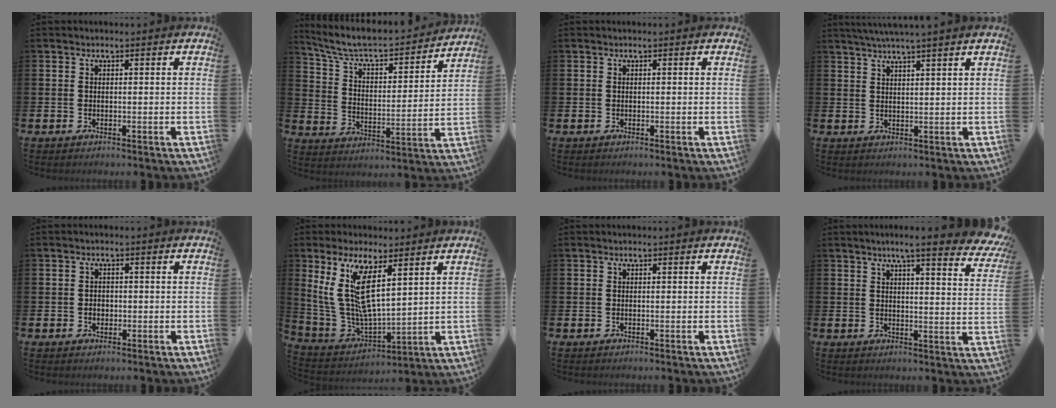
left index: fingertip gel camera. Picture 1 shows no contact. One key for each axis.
{"total": 7.3, "fx": 6.6, "fy": 1.6, "fz": 2.7, "tx": -0.091, "ty": -0.050, "tz": 0.109}
{"total": 0.0}
{"total": 3.3, "fx": 3.1, "fy": -1.0, "fz": 0.8, "tx": -0.026, "ty": -0.007, "tz": 0.058}
{"total": 1.3, "fx": -0.3, "fy": 1.1, "fz": 0.6, "tx": -0.003, "ty": 0.004, "tz": -0.010}
{"total": 10.7, "fx": 5.8, "fy": 3.9, "fz": 8.1, "tx": -0.191, "ty": -0.023, "tz": 0.107}
{"total": 0.0}
{"total": 6.0, "fx": 5.2, "fy": 0.3, "fz": 3.0, "tx": -0.046, "ty": -0.033, "tz": 0.081}